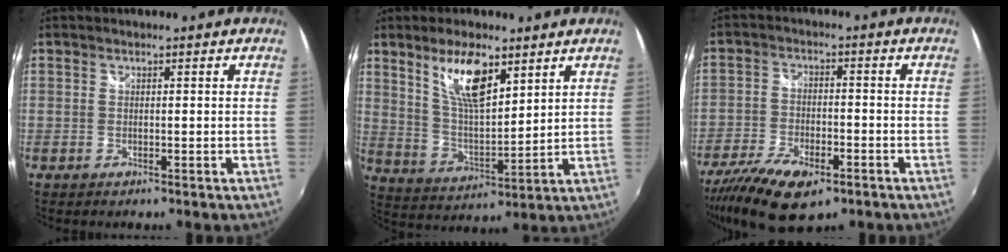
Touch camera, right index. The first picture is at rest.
{"total": 11.3, "force": [6.6, 3.7, 8.4], "torque": [-0.151, 0.001, 0.132]}
{"total": 13.8, "force": [-8.6, 5.7, 9.0], "torque": [-0.203, -0.040, -0.154]}